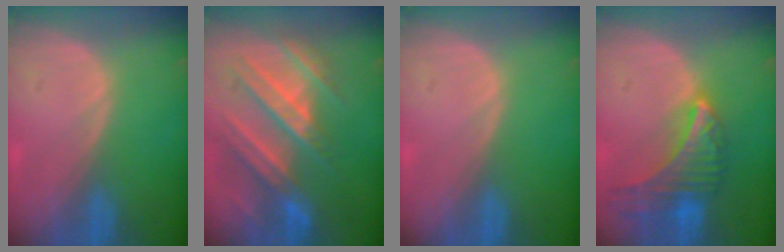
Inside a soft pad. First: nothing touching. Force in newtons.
{"total": 10.0, "press": 9.5, "slide": 2.9}
{"total": 0.0}
{"total": 9.2, "press": 8.1, "slide": 4.3}